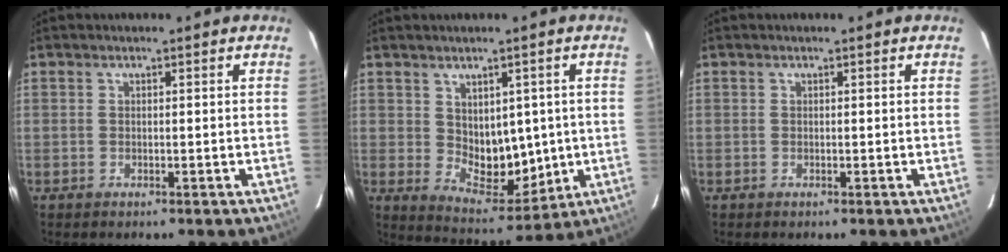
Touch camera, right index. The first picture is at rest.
{"total": 8.9, "force": [0.4, 5.3, 7.1], "torque": [-0.103, -0.003, 0.031]}
{"total": 0.0}